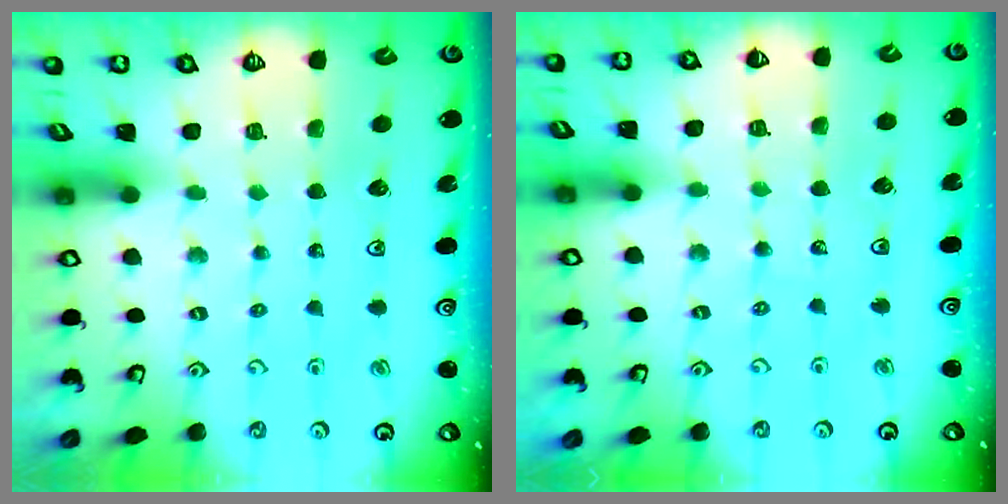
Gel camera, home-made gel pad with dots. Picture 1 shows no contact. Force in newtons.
{"total": 3.1, "press": 2.8, "slide": 1.4}